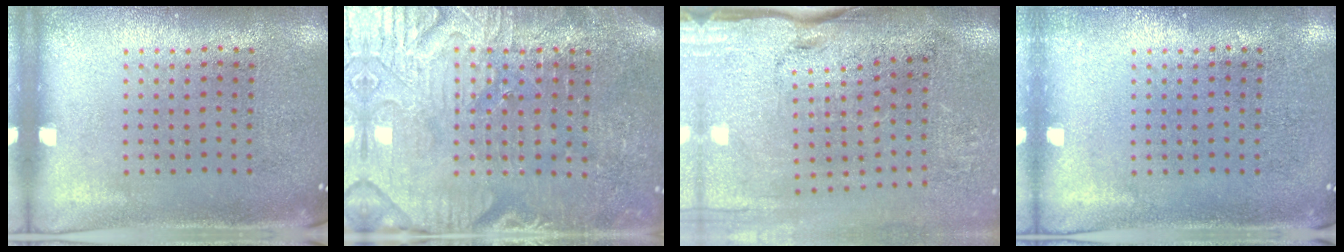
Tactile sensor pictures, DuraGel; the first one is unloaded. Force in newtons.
{"total": 4.0, "press": 3.9, "slide": 1.2}
{"total": 4.6, "press": 3.8, "slide": 2.5}
{"total": 0.6, "press": 0.6, "slide": 0.1}